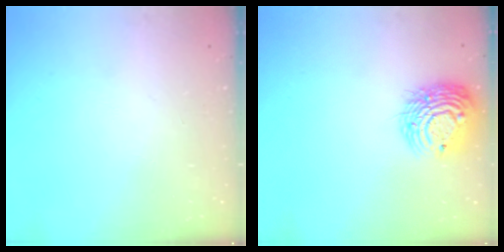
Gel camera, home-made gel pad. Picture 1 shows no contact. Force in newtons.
{"total": 12.5, "press": 12.4, "slide": 1.5}